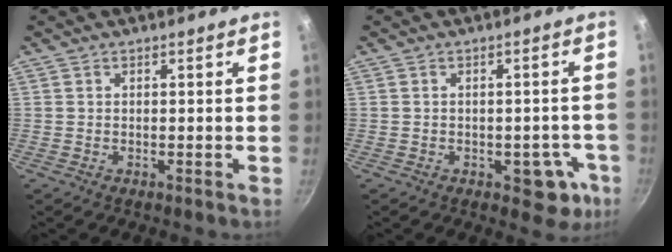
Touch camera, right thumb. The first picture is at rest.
{"total": 7.2, "force": [-2.7, 4.3, 5.0], "torque": [-0.014, 0.026, -0.024]}